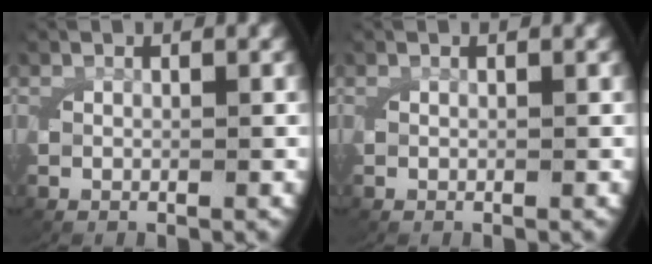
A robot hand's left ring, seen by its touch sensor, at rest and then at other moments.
{"total": 0.0}